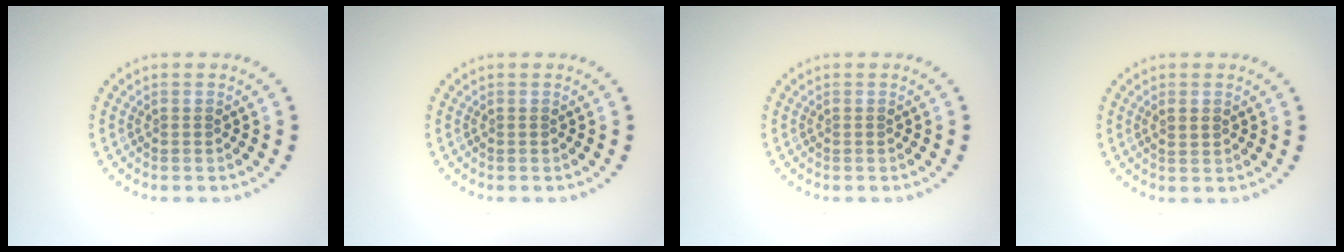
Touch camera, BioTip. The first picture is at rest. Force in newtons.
{"total": 0.0}
{"total": 0.0}
{"total": 0.7, "press": 0.7, "slide": 0.0}